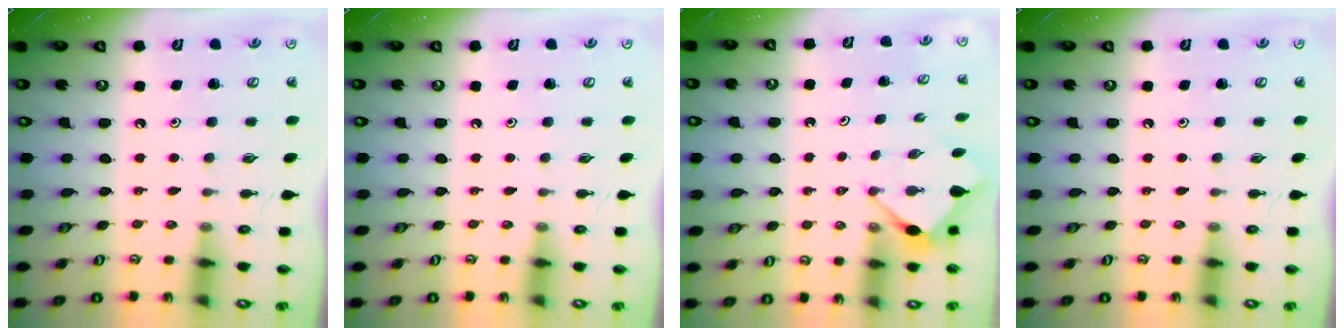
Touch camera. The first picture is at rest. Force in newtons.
{"total": 0.0}
{"total": 3.2, "press": 3.2, "slide": 0.3}
{"total": 0.0}